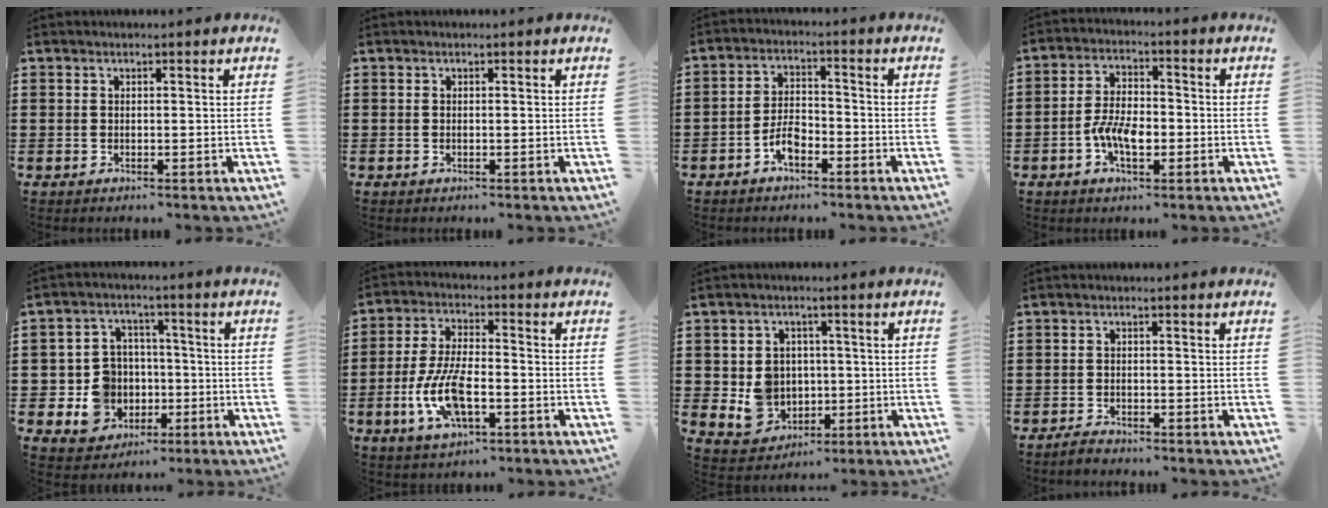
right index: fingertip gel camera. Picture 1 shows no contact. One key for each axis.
{"total": 0.0}
{"total": 4.6, "fx": -2.7, "fy": 2.1, "fz": 3.2, "tx": -0.075, "ty": 0.002, "tz": -0.056}
{"total": 6.3, "fx": -2.2, "fy": 3.3, "fz": 5.0, "tx": -0.113, "ty": 0.001, "tz": -0.045}
{"total": 7.9, "fx": -1.1, "fy": 7.4, "fz": 2.5, "tx": -0.093, "ty": 0.010, "tz": -0.012}
{"total": 9.5, "fx": -3.2, "fy": 4.0, "fz": 8.0, "tx": -0.186, "ty": -0.011, "tz": -0.062}
{"total": 6.3, "fx": -0.1, "fy": 5.7, "fz": 2.6, "tx": -0.083, "ty": 0.012, "tz": 0.000}
{"total": 1.6, "fx": -1.5, "fy": 0.3, "fz": 0.1, "tx": -0.006, "ty": 0.003, "tz": -0.032}